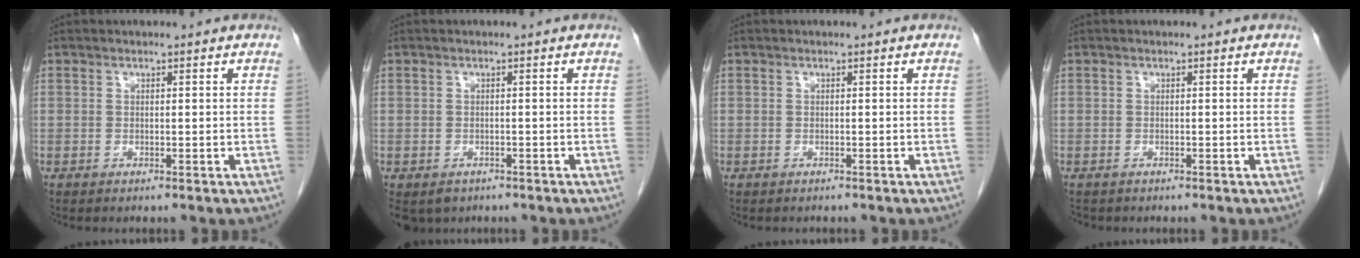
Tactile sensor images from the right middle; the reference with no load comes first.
{"total": 4.8, "force": [-3.0, 3.5, 1.4], "torque": [-0.025, -0.002, -0.042]}
{"total": 0.7, "force": [-0.7, 0.3, 0.1], "torque": [-0.013, -0.002, -0.011]}
{"total": 1.3, "force": [-1.2, 0.6, 0.3], "torque": [-0.016, -0.004, -0.016]}